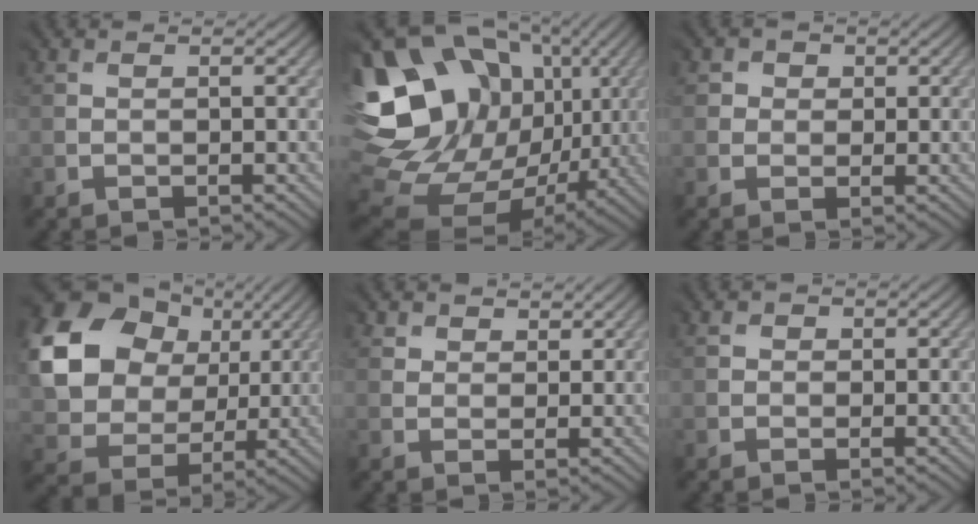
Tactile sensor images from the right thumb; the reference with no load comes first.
{"total": 19.9, "force": [4.1, 15.8, 11.5], "torque": [-0.286, -0.010, 0.113]}
{"total": 1.9, "force": [0.8, 1.7, -0.5], "torque": [0.001, -0.002, 0.009]}
{"total": 18.5, "force": [6.9, 14.8, 8.6], "torque": [-0.273, 0.050, 0.146]}
{"total": 3.0, "force": [2.6, 1.5, -0.1], "torque": [-0.013, -0.001, 0.045]}
{"total": 1.2, "force": [0.8, 0.8, -0.1], "torque": [-0.001, 0.002, 0.011]}